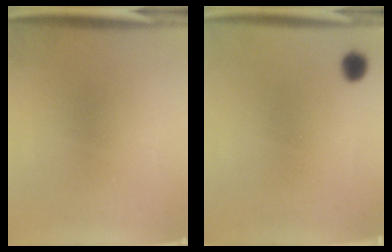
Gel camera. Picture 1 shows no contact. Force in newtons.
{"total": 2.2}